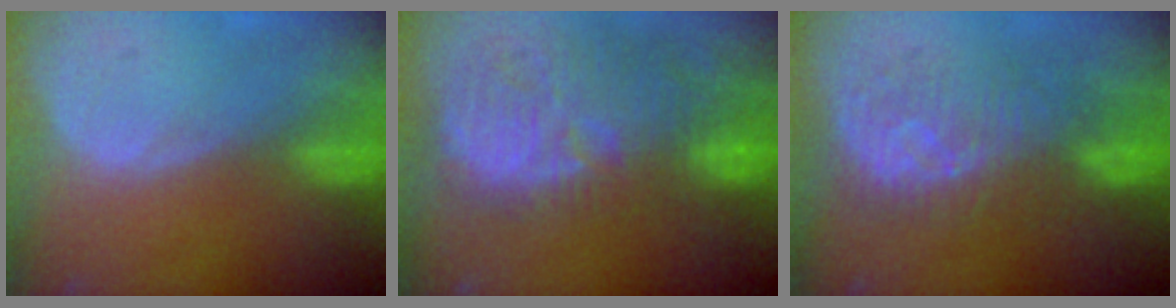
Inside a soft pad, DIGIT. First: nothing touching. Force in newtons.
{"total": 13.6, "press": 12.6, "slide": 5.2}
{"total": 7.9, "press": 7.9, "slide": 0.5}